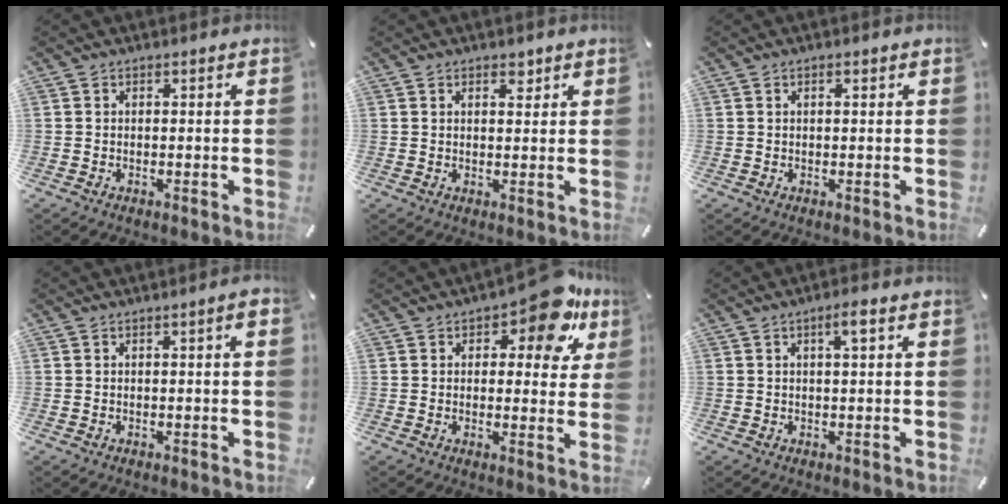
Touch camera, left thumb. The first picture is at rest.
{"total": 2.3, "force": [1.4, 1.3, 1.2], "torque": [-0.009, -0.005, 0.021]}
{"total": 1.0, "force": [0.4, 0.3, 0.9], "torque": [-0.018, 0.002, 0.006]}
{"total": 2.0, "force": [0.1, 0.3, 1.9], "torque": [-0.033, 0.002, 0.002]}
{"total": 12.4, "force": [7.3, 5.7, 8.3], "torque": [-0.095, -0.042, 0.120]}
{"total": 3.3, "force": [1.1, 0.5, 3.1], "torque": [-0.053, 0.001, 0.015]}